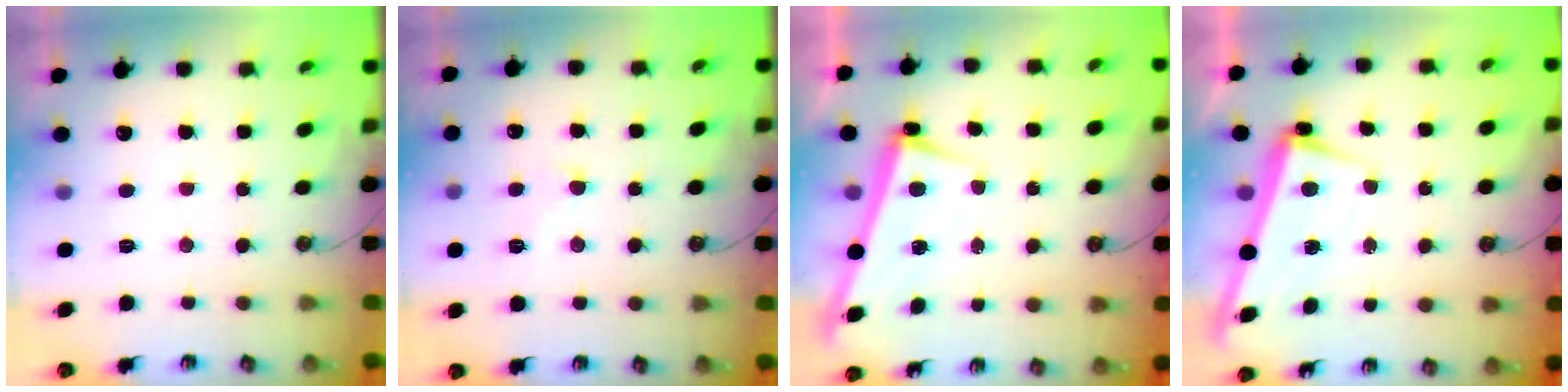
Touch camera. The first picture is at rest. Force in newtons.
{"total": 2.3, "press": 2.2, "slide": 0.5}
{"total": 2.8, "press": 2.8, "slide": 0.4}
{"total": 2.3, "press": 2.2, "slide": 0.8}